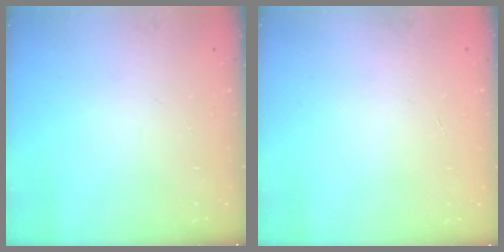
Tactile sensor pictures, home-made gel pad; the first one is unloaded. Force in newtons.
{"total": 0.0}